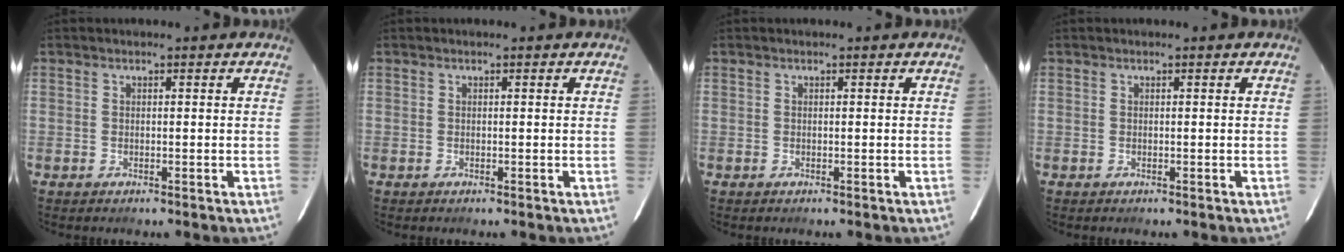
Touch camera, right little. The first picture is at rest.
{"total": 0.0}
{"total": 0.0}
{"total": 0.0}